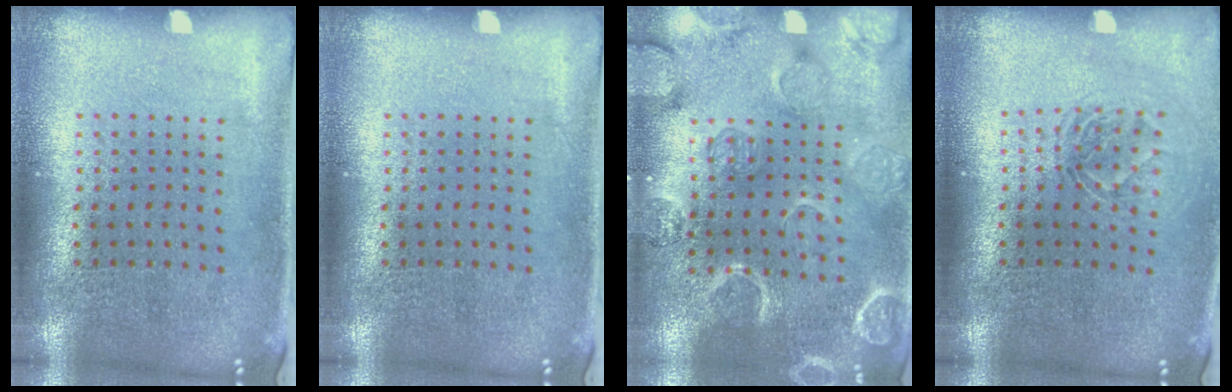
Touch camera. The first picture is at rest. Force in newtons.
{"total": 0.0}
{"total": 2.4, "press": 2.4, "slide": 0.4}
{"total": 1.5, "press": 1.2, "slide": 0.9}